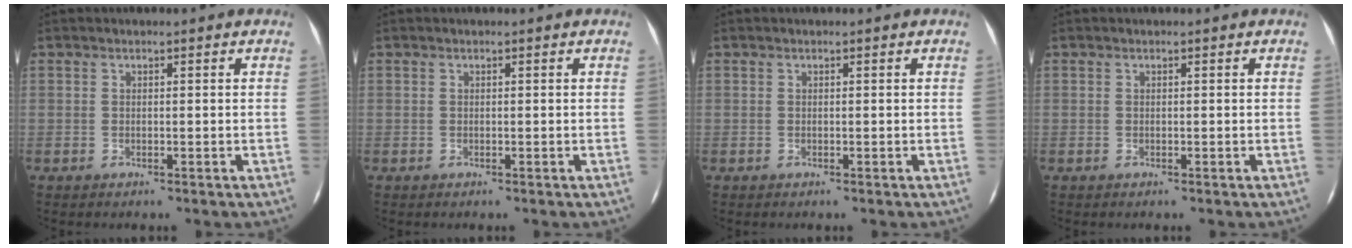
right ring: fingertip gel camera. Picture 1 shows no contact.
{"total": 0.0}
{"total": 0.0}
{"total": 0.0}